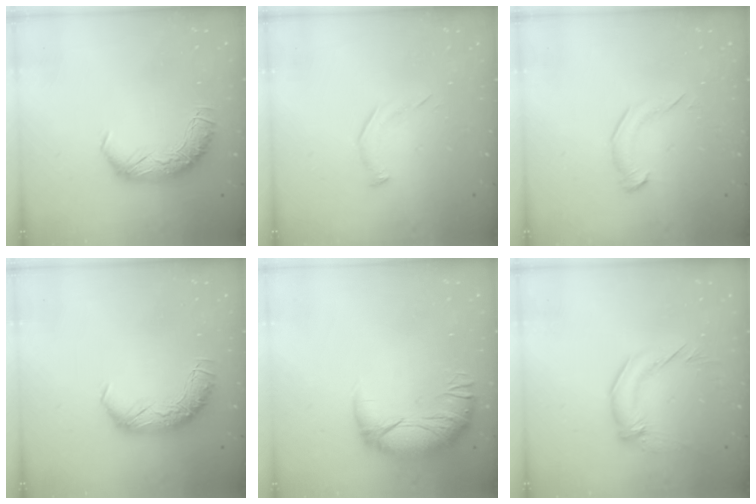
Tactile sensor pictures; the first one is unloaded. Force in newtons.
{"total": 6.8, "press": 6.8, "slide": 0.9}
{"total": 4.8, "press": 4.7, "slide": 0.5}
{"total": 0.0}
{"total": 4.0, "press": 3.4, "slide": 2.1}
{"total": 1.6, "press": 0.0, "slide": 1.6}